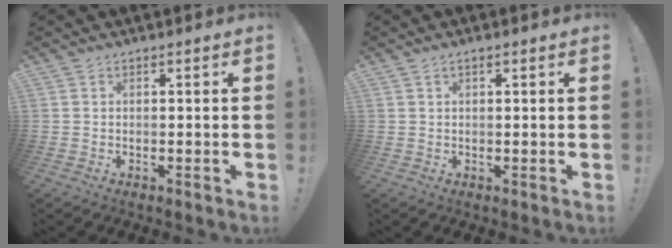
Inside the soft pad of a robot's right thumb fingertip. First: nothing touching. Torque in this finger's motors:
{"motor_torque": [-0.05, -0.17, -0.14, 0.28, 0.09]}